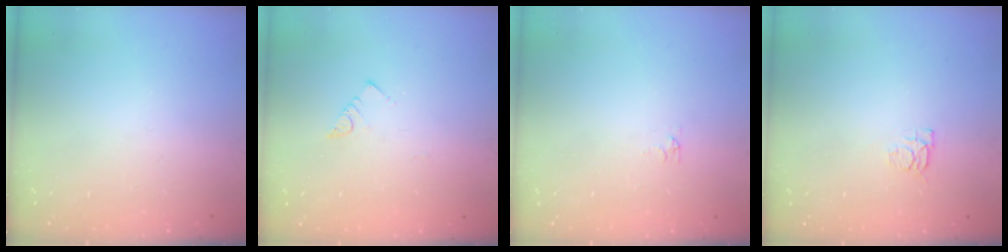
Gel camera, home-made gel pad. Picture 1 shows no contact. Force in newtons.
{"total": 3.2, "press": 3.2, "slide": 0.2}
{"total": 2.9, "press": 2.9, "slide": 0.5}
{"total": 4.9, "press": 4.8, "slide": 0.6}